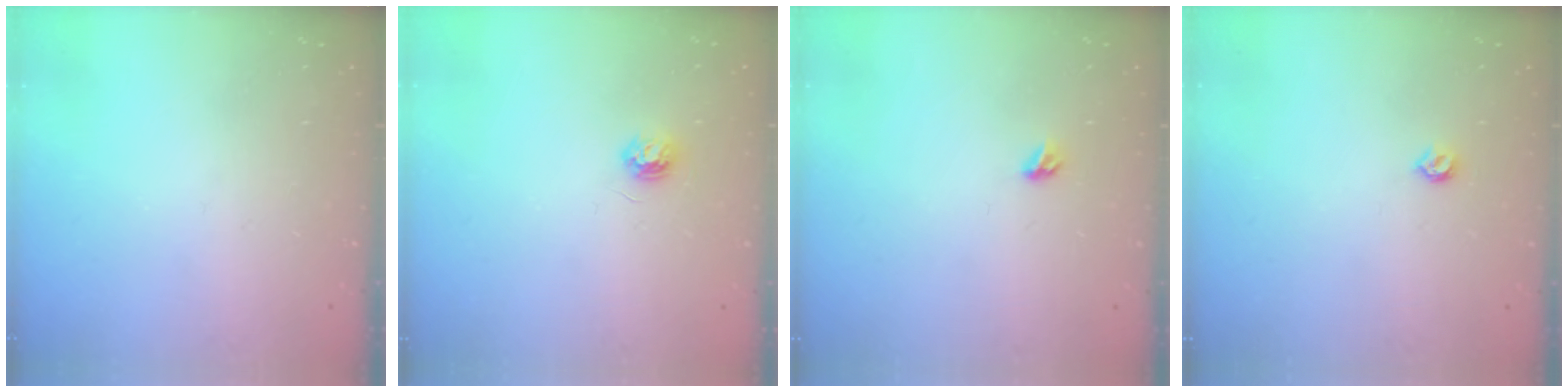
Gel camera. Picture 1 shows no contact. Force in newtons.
{"total": 4.5, "press": 4.4, "slide": 0.5}
{"total": 3.5, "press": 3.4, "slide": 0.7}
{"total": 4.0, "press": 3.9, "slide": 0.8}